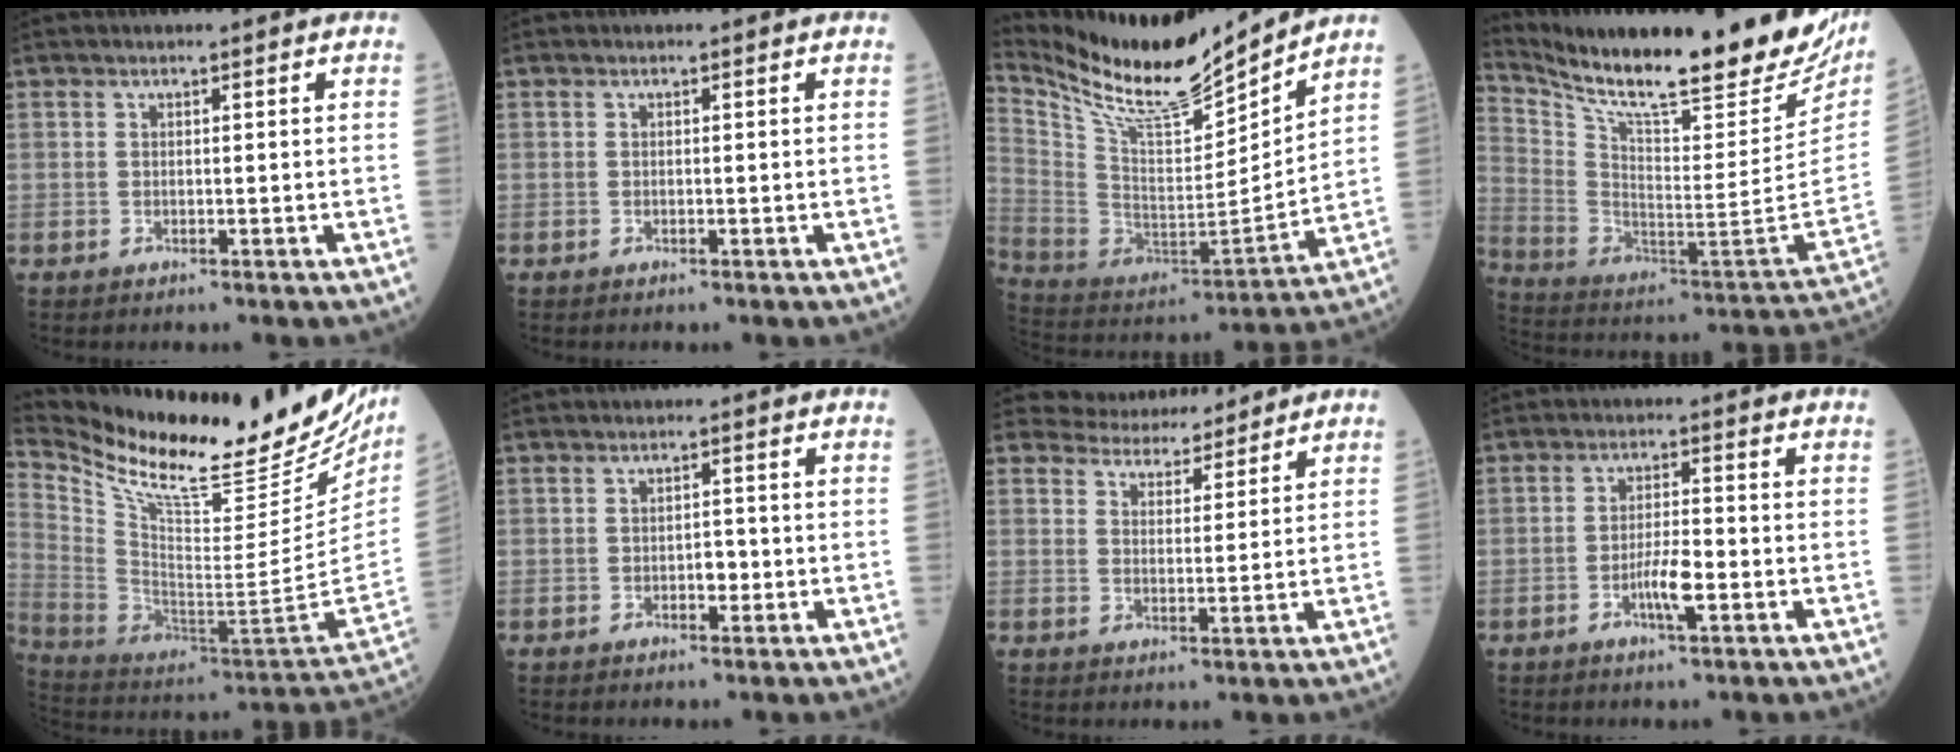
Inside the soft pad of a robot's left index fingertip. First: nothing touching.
{"total": 0.0}
{"total": 18.1, "force": [16.4, 1.5, 7.4], "torque": [-0.158, -0.026, 0.299]}
{"total": 30.9, "force": [24.9, 3.9, 18.0], "torque": [-0.311, -0.081, 0.360]}
{"total": 31.0, "force": [25.9, 5.5, 16.1], "torque": [-0.281, -0.078, 0.382]}
{"total": 1.8, "force": [-0.8, 0.9, 1.3], "torque": [-0.013, 0.001, -0.013]}
{"total": 6.5, "force": [6.2, 1.8, 0.4], "torque": [-0.003, 0.006, 0.087]}
{"total": 4.3, "force": [-1.9, 0.6, 3.8], "torque": [-0.071, -0.003, -0.036]}